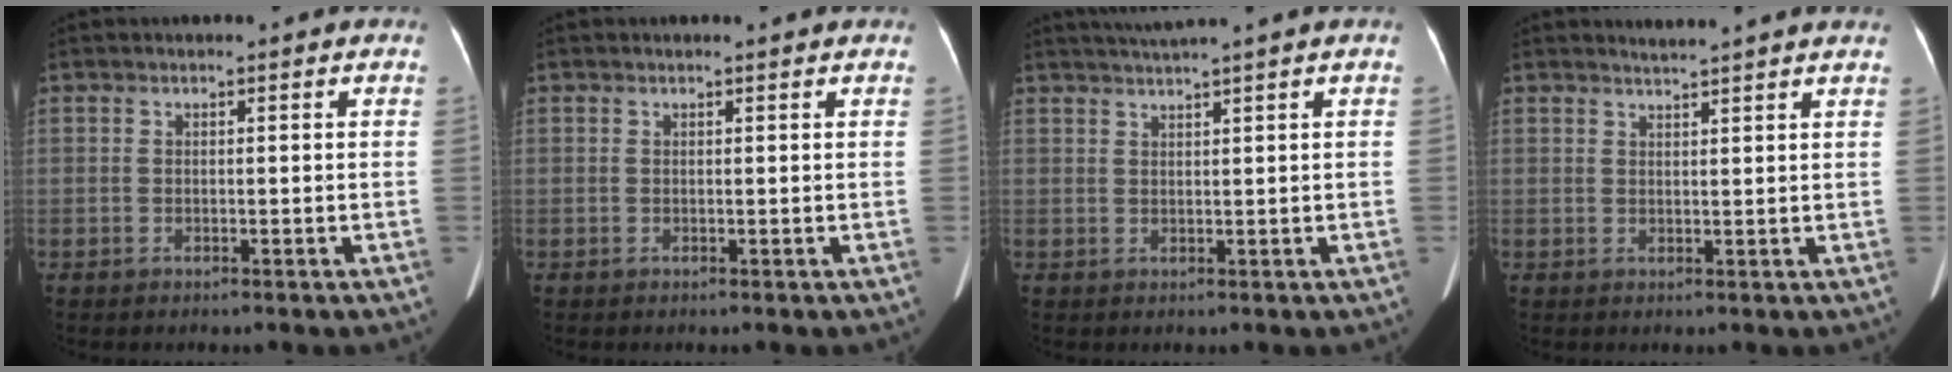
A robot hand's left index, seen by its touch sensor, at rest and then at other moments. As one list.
[{"total": 0.7, "force": [0.7, -0.1, 0.1], "torque": [-0.006, -0.002, 0.007]}, {"total": 3.7, "force": [3.0, -1.4, 1.6], "torque": [-0.026, 0.010, 0.057]}, {"total": 3.8, "force": [3.6, -0.8, 1.0], "torque": [-0.016, 0.009, 0.043]}]